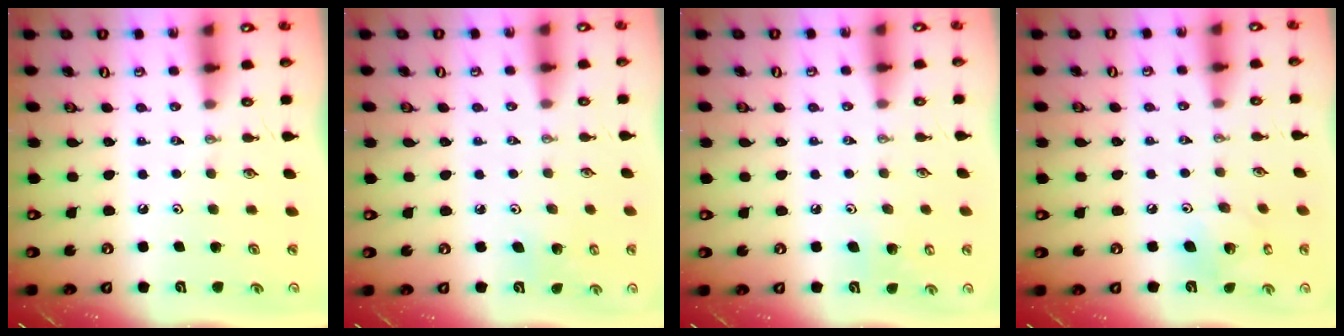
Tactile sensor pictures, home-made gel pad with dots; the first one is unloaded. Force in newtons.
{"total": 4.5, "press": 4.5, "slide": 0.2}
{"total": 6.0, "press": 5.8, "slide": 1.7}
{"total": 8.6, "press": 8.6, "slide": 0.4}